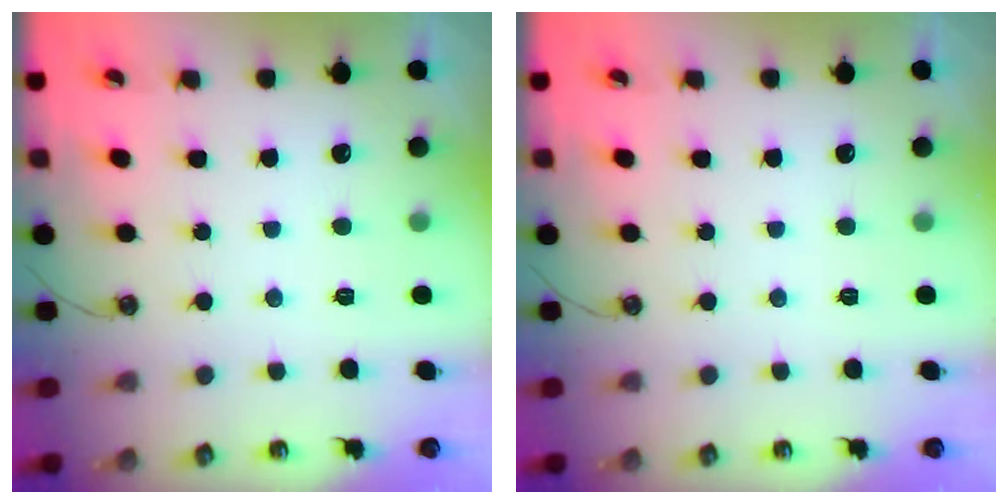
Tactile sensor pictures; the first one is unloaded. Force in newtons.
{"total": 0.0}